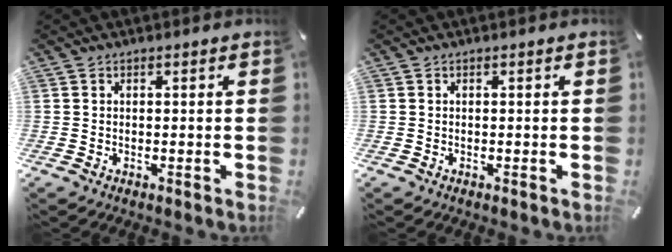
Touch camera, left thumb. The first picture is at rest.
{"total": 0.0}